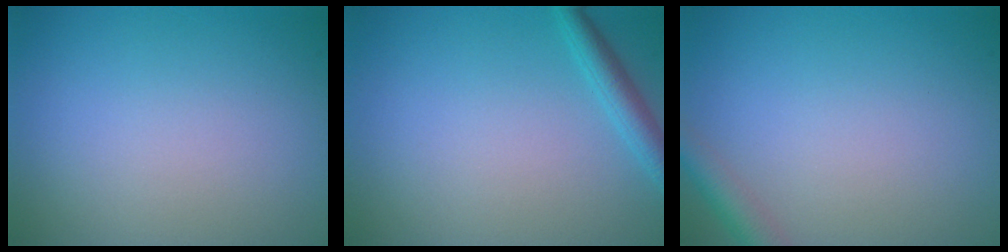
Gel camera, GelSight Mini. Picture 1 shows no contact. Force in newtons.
{"total": 2.1, "press": 2.1, "slide": 0.1}
{"total": 2.3, "press": 2.3, "slide": 0.1}